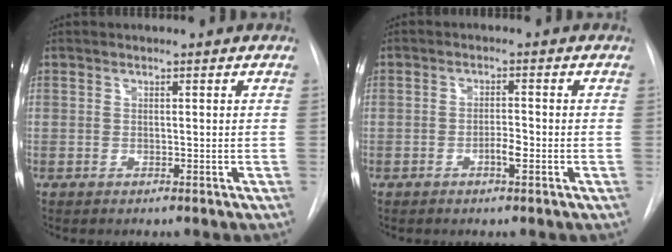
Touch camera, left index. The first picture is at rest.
{"total": 2.1, "force": [-0.9, 0.4, 1.9], "torque": [-0.031, 0.001, -0.016]}